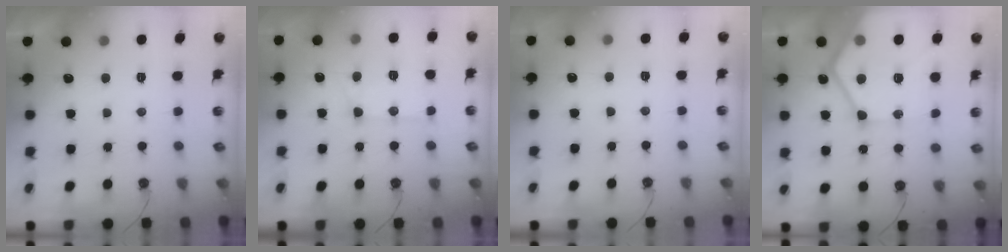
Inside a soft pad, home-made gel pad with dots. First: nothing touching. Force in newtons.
{"total": 13.0, "press": 12.9, "slide": 1.1}
{"total": 4.1, "press": 4.1, "slide": 0.6}
{"total": 21.8, "press": 21.7, "slide": 2.3}